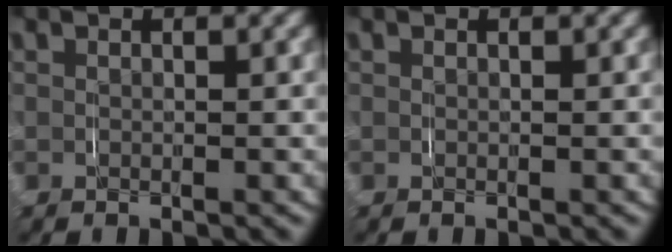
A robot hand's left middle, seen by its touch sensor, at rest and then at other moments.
{"total": 0.0}